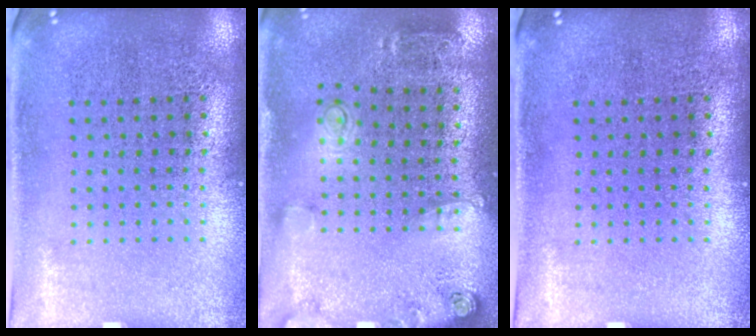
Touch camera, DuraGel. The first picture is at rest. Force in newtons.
{"total": 2.1, "press": 1.3, "slide": 1.6}
{"total": 0.0}